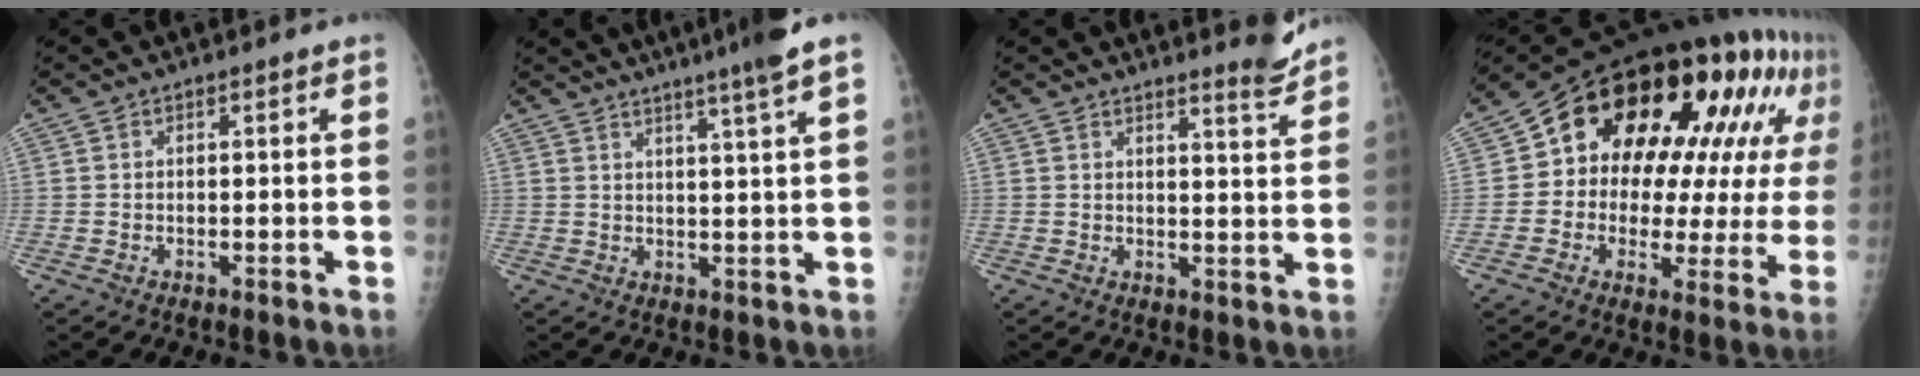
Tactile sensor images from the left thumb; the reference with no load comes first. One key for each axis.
{"total": 8.3, "fx": 5.6, "fy": -1.1, "fz": 5.9, "tx": -0.084, "ty": -0.013, "tz": 0.073}
{"total": 4.0, "fx": 3.8, "fy": -0.2, "fz": 1.4, "tx": -0.019, "ty": -0.045, "tz": 0.049}
{"total": 27.7, "fx": 8.9, "fy": 14.6, "fz": 21.8, "tx": -0.277, "ty": 0.045, "tz": 0.130}